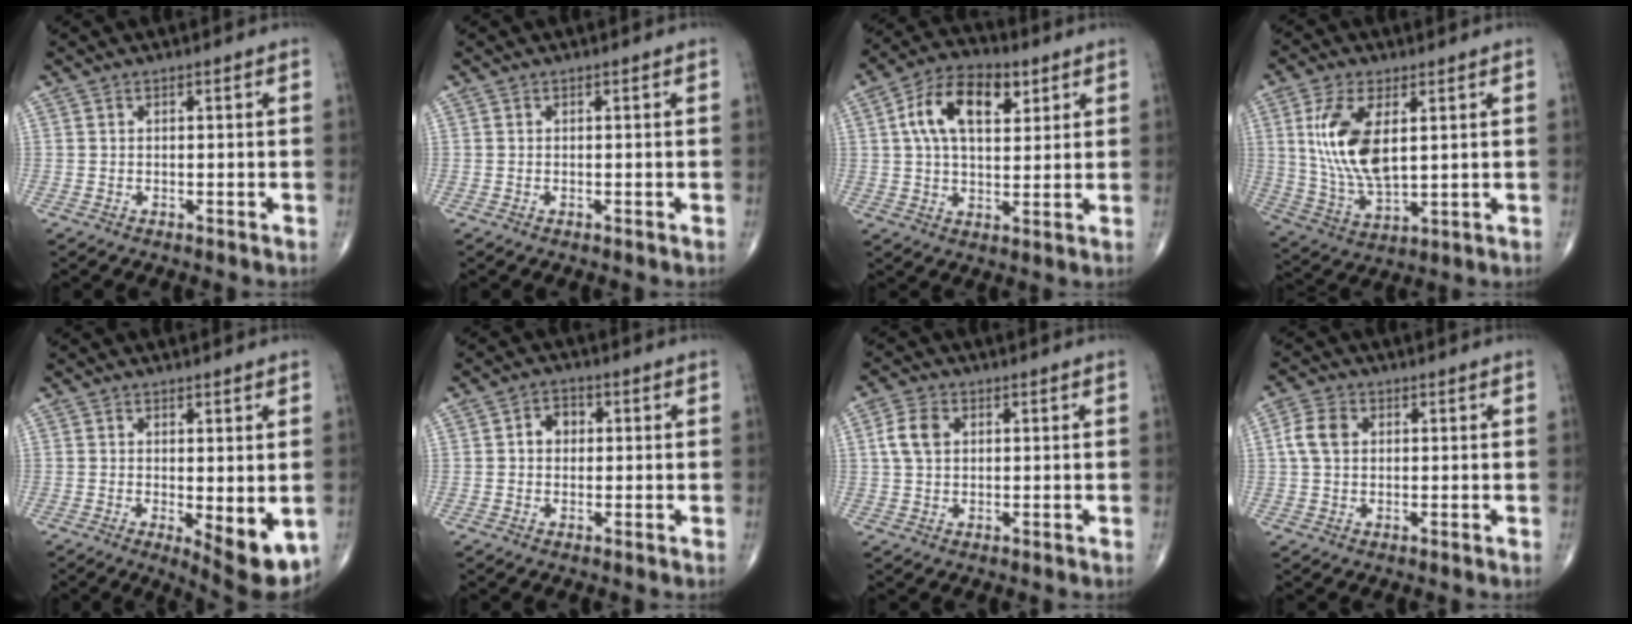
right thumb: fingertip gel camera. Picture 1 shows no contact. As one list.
[{"total": 0.0}, {"total": 13.3, "force": [4.5, 7.4, 10.0], "torque": [-0.160, 0.005, 0.072]}, {"total": 13.8, "force": [3.3, 6.6, 11.7], "torque": [-0.234, -0.019, 0.074]}, {"total": 8.7, "force": [-1.7, 2.9, 8.0], "torque": [-0.100, -0.023, -0.016]}, {"total": 3.8, "force": [0.4, 3.0, 2.2], "torque": [-0.017, 0.012, 0.001]}, {"total": 5.2, "force": [1.2, 3.6, 3.5], "torque": [-0.072, 0.005, 0.021]}, {"total": 5.0, "force": [0.9, 3.6, 3.3], "torque": [-0.069, 0.009, 0.013]}]